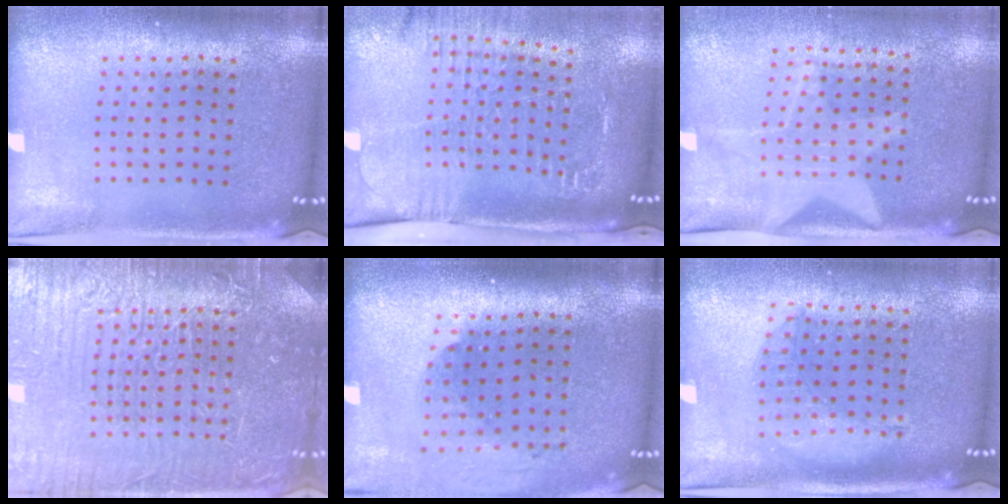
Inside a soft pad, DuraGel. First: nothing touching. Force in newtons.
{"total": 2.5, "press": 2.1, "slide": 1.3}
{"total": 1.8, "press": 1.5, "slide": 1.1}
{"total": 7.7, "press": 7.7, "slide": 1.1}
{"total": 2.0, "press": 1.5, "slide": 1.4}
{"total": 1.4, "press": 1.3, "slide": 0.4}